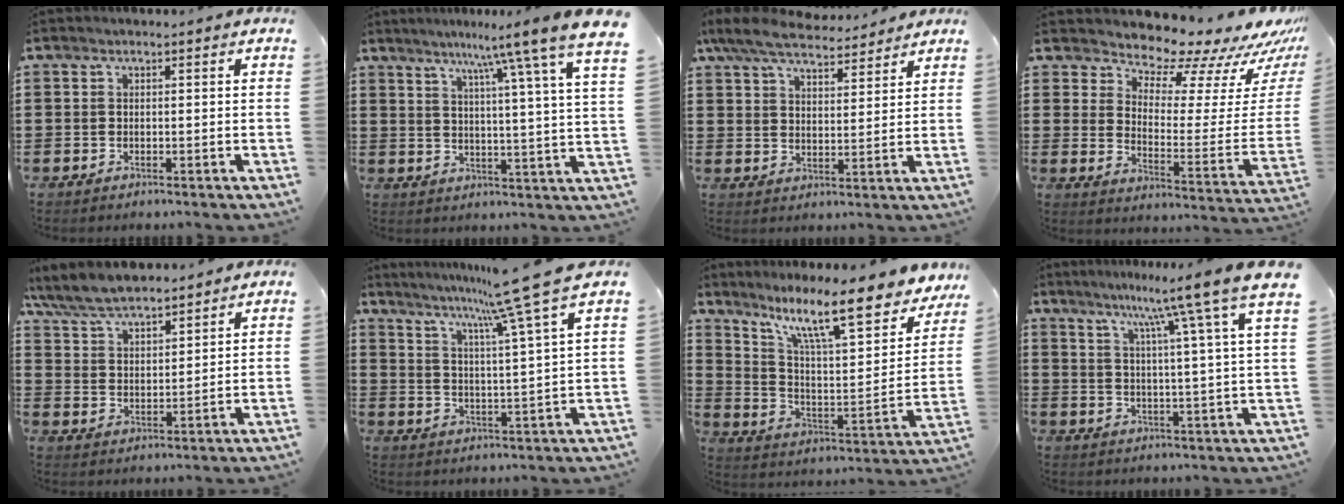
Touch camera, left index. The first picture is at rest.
{"total": 8.1, "force": [6.6, -1.4, 4.4], "torque": [-0.091, -0.048, 0.100]}
{"total": 7.3, "force": [6.4, 1.8, 2.9], "torque": [-0.080, -0.021, 0.117]}
{"total": 9.0, "force": [8.8, 1.3, 1.5], "torque": [-0.034, -0.091, 0.148]}
{"total": 7.1, "force": [6.7, 1.4, 2.1], "torque": [-0.068, -0.021, 0.123]}
{"total": 9.4, "force": [7.6, -2.2, 5.1], "torque": [-0.120, -0.049, 0.116]}
{"total": 13.0, "force": [9.5, 2.2, 8.6], "torque": [-0.167, -0.058, 0.153]}
{"total": 8.9, "force": [7.1, -1.5, 5.1], "torque": [-0.112, -0.044, 0.110]}